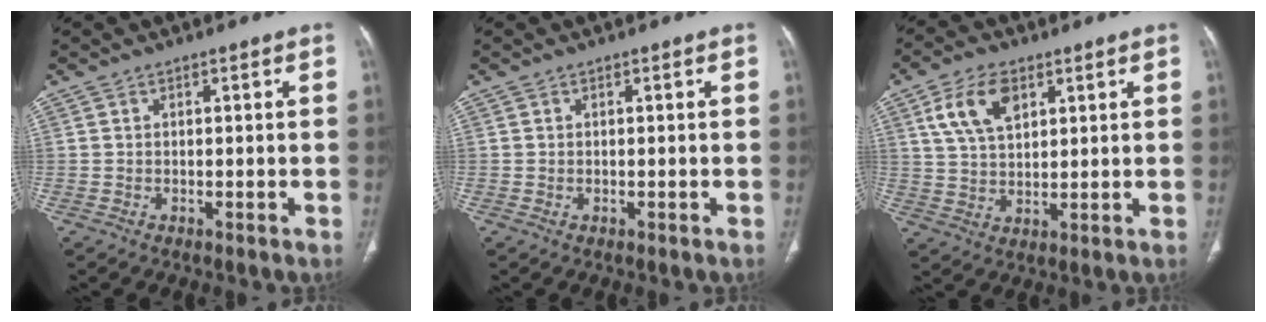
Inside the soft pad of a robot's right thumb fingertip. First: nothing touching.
{"total": 0.0}
{"total": 9.4, "force": [4.2, 5.4, 6.5], "torque": [-0.113, -0.009, 0.082]}